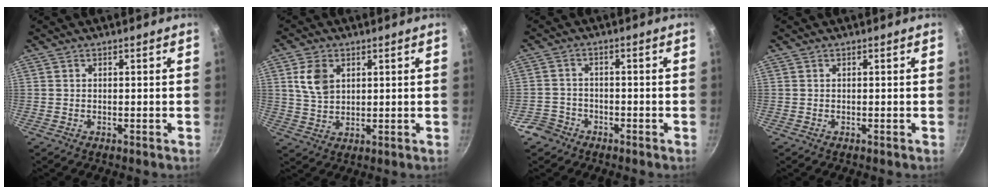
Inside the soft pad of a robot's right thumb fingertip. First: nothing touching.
{"total": 5.5, "force": [2.1, 3.7, 3.5], "torque": [-0.056, -0.007, 0.045]}
{"total": 4.3, "force": [-2.8, 3.2, 0.7], "torque": [-0.002, 0.038, -0.051]}
{"total": 0.0}